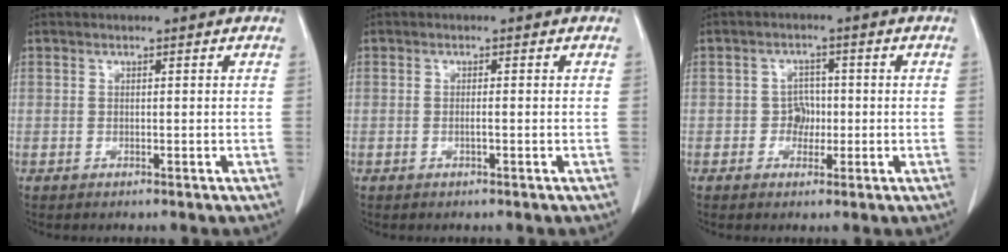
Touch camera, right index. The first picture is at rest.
{"total": 0.8, "force": [-0.3, 0.0, 0.8], "torque": [-0.016, 0.001, -0.005]}
{"total": 2.8, "force": [-0.6, 2.5, 1.2], "torque": [-0.008, 0.009, -0.009]}